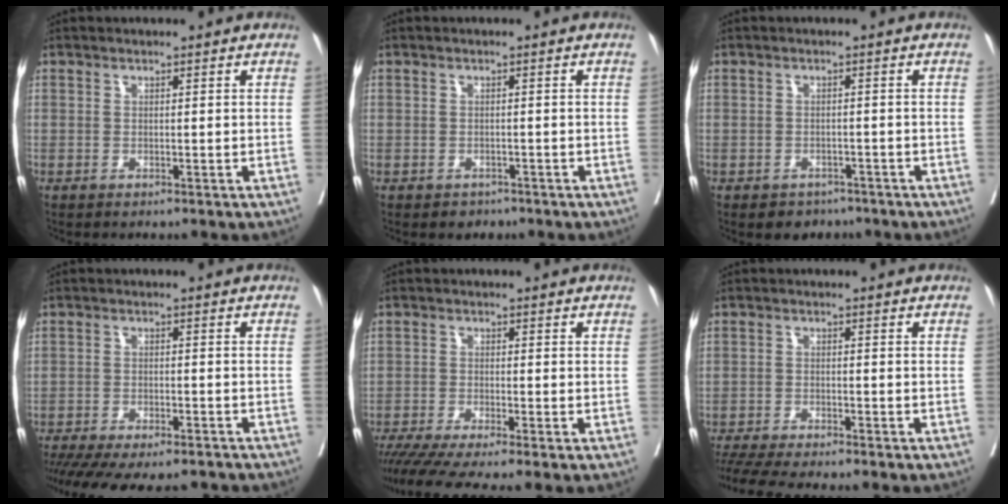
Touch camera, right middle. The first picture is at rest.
{"total": 2.0, "force": [-1.5, 1.3, 0.2], "torque": [-0.005, 0.003, -0.021]}
{"total": 3.3, "force": [-2.5, 2.1, 0.3], "torque": [-0.004, 0.007, -0.034]}
{"total": 15.7, "force": [-13.5, 3.7, 7.1], "torque": [-0.150, -0.024, -0.185]}
{"total": 9.1, "force": [-7.1, 0.1, 5.7], "torque": [-0.083, -0.017, -0.116]}
{"total": 8.6, "force": [-7.6, -0.2, 4.1], "torque": [-0.058, -0.017, -0.125]}